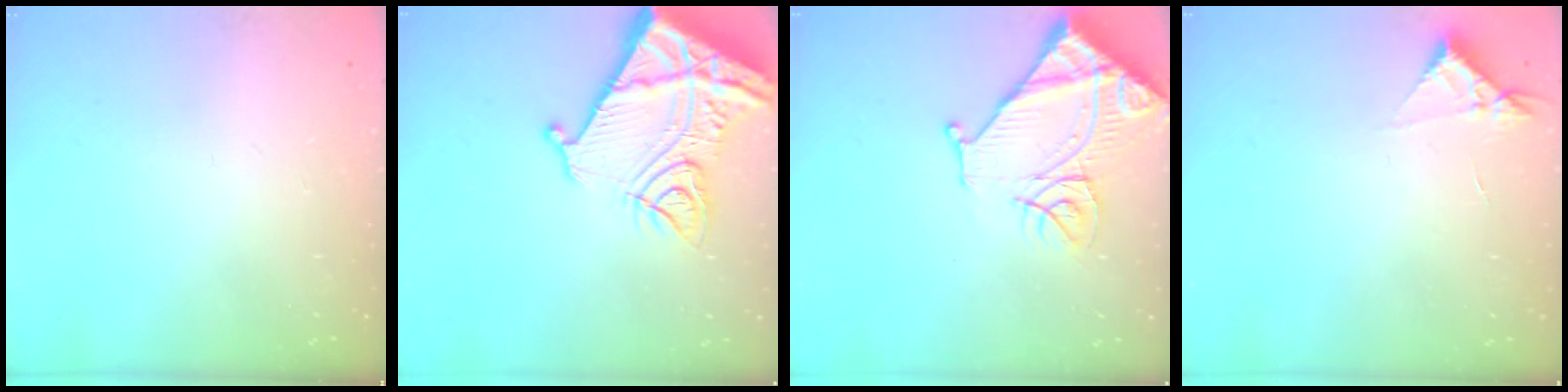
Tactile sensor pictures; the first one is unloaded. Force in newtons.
{"total": 18.7, "press": 18.6, "slide": 2.1}
{"total": 16.3, "press": 16.2, "slide": 1.9}
{"total": 3.1, "press": 3.1, "slide": 0.5}